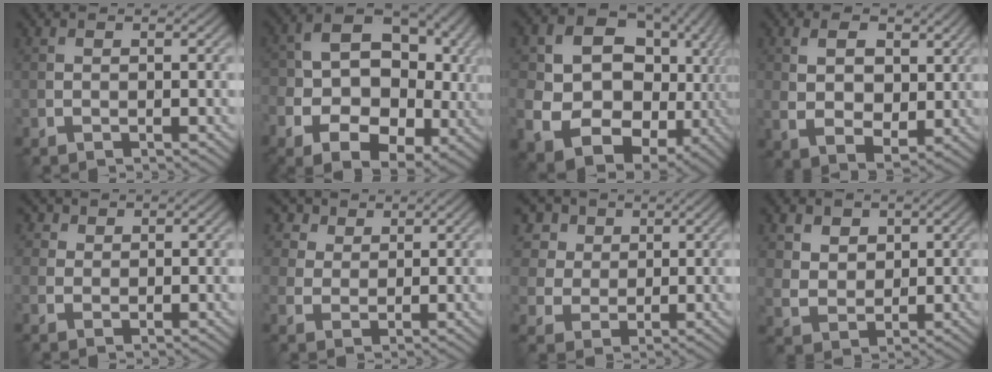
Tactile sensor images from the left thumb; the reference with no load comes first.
{"total": 14.6, "force": [-2.5, 10.0, 10.3], "torque": [-0.160, -0.008, -0.030]}
{"total": 17.4, "force": [-0.1, 14.1, 10.3], "torque": [-0.203, -0.032, 0.034]}
{"total": 7.2, "force": [2.1, 4.5, 5.2], "torque": [-0.112, -0.010, 0.042]}
{"total": 3.1, "force": [1.9, 2.2, 1.0], "torque": [-0.031, 0.001, 0.036]}
{"total": 6.2, "force": [3.9, 4.1, 2.5], "torque": [-0.087, -0.001, 0.077]}
{"total": 9.3, "force": [4.3, 7.3, 3.9], "torque": [-0.158, 0.014, 0.084]}
{"total": 5.4, "force": [3.0, 4.0, 2.2], "torque": [-0.081, -0.009, 0.064]}